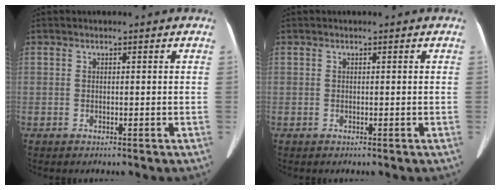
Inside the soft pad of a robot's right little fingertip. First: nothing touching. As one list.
[{"total": 0.0}]